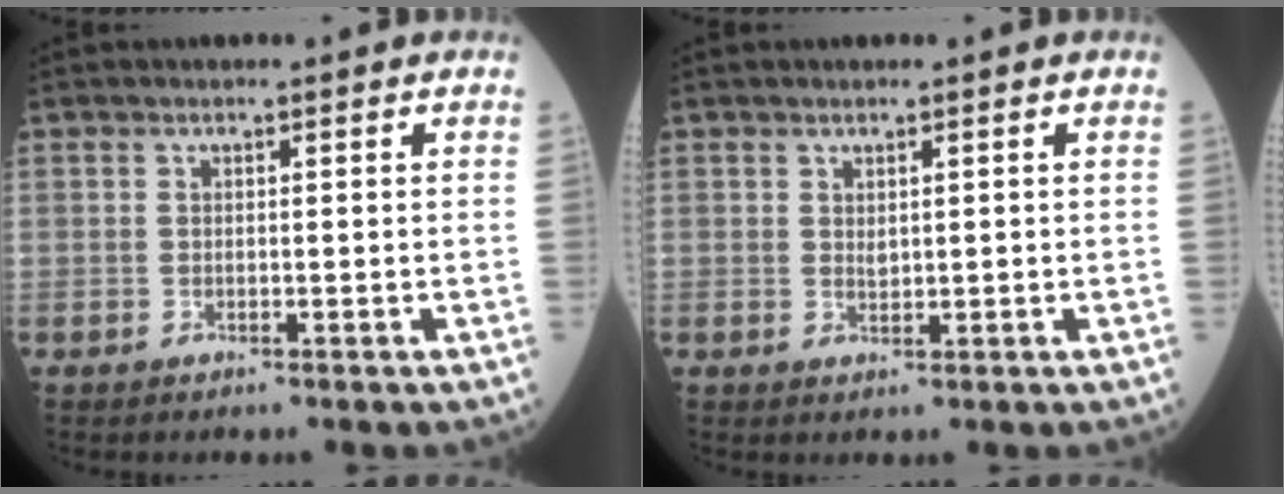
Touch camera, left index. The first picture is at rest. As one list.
[{"total": 1.1, "force": [0.6, 0.6, 0.8], "torque": [-0.017, -0.002, 0.013]}]